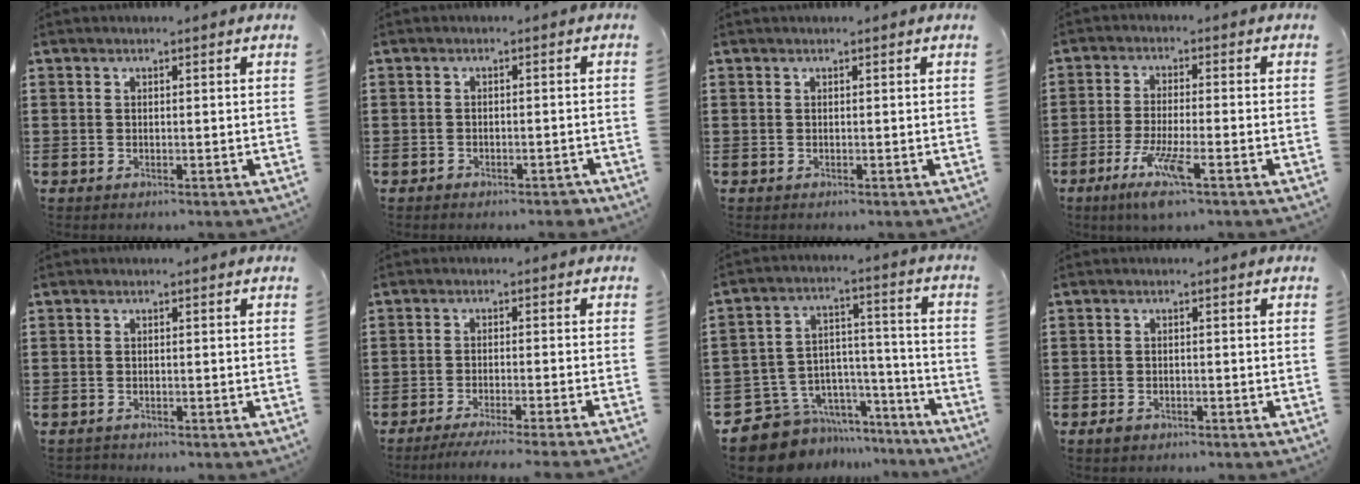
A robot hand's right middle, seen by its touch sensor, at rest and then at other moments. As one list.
[{"total": 1.6, "force": [-1.5, 0.5, 0.4], "torque": [-0.011, 0.001, -0.031]}, {"total": 0.0}, {"total": 6.7, "force": [-3.7, 0.8, 5.5], "torque": [-0.111, -0.016, -0.068]}, {"total": 0.6, "force": [-0.6, 0.2, -0.2], "torque": [0.002, -0.002, -0.012]}, {"total": 3.1, "force": [-2.8, -0.4, 1.3], "torque": [-0.023, -0.002, -0.056]}, {"total": 10.1, "force": [-8.5, 5.2, 1.8], "torque": [-0.053, 0.018, -0.160]}, {"total": 1.3, "force": [-1.0, 0.7, 0.5], "torque": [-0.013, 0.000, -0.021]}]